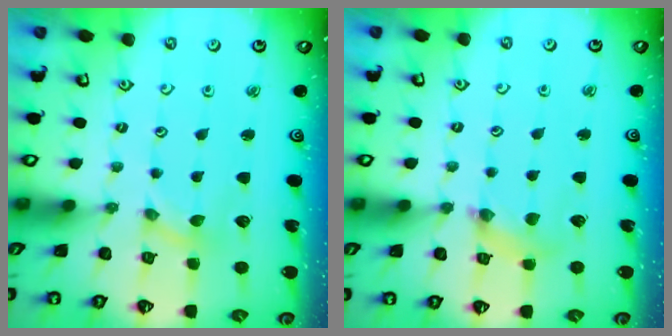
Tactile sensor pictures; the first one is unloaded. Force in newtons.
{"total": 2.8, "press": 2.8, "slide": 0.4}